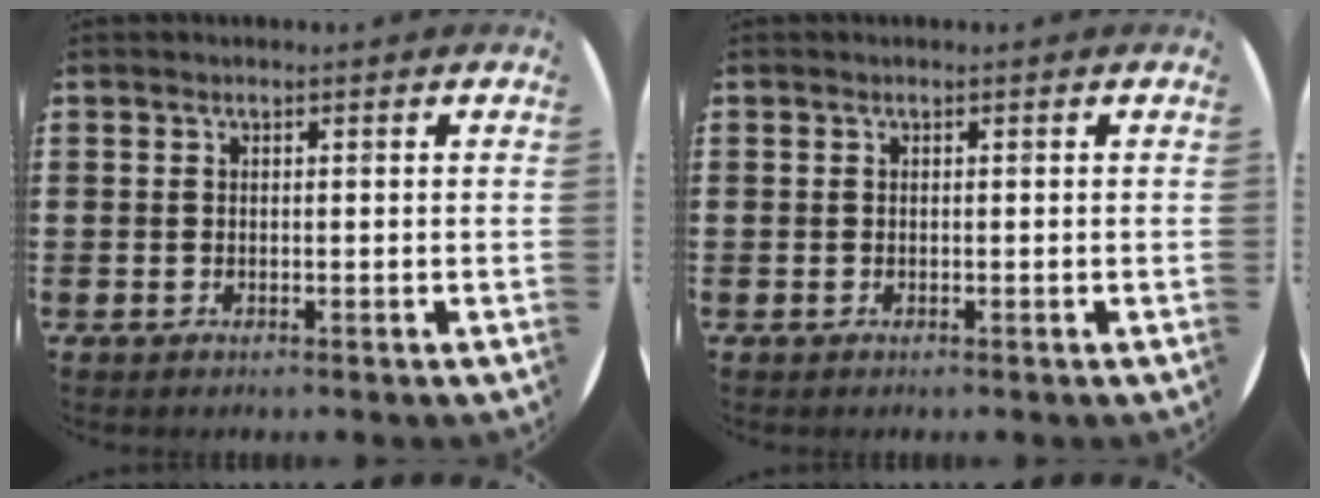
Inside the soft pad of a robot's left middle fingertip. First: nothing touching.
{"total": 0.0}